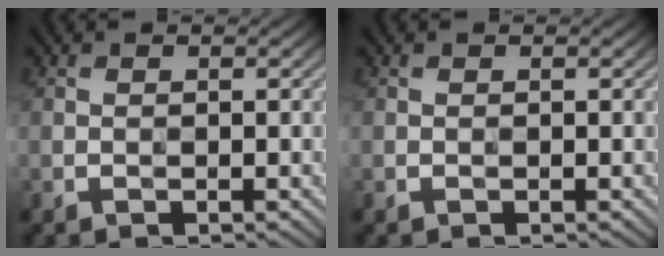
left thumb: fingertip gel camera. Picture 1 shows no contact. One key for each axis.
{"total": 0.0}